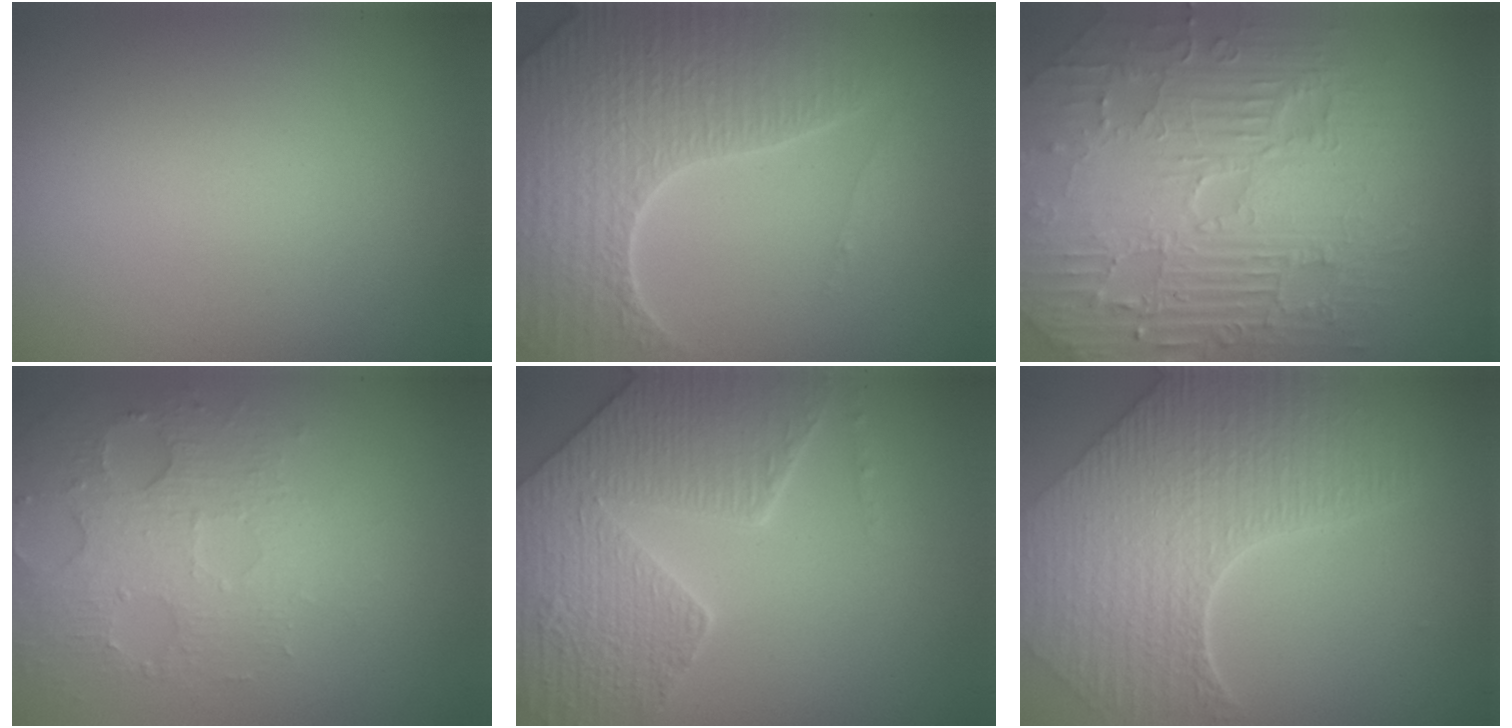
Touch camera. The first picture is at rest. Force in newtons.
{"total": 7.0, "press": 6.8, "slide": 1.7}
{"total": 11.6, "press": 7.5, "slide": 8.9}
{"total": 3.6, "press": 3.2, "slide": 1.6}
{"total": 8.3, "press": 6.1, "slide": 5.6}
{"total": 8.5, "press": 6.3, "slide": 5.7}